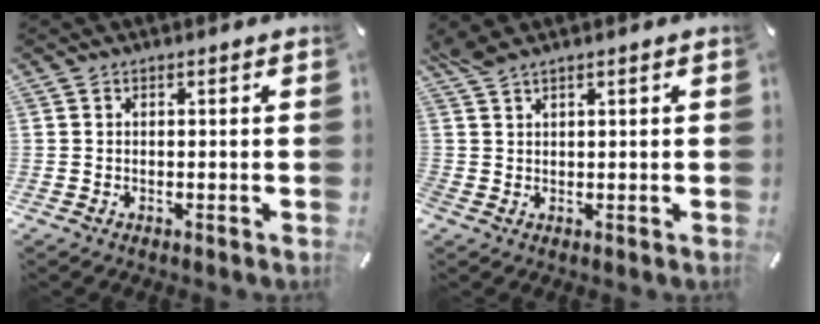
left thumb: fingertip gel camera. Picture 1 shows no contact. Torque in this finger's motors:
{"motor_torque": [1.59, 1.84, 0.45, 0.02, 0.49]}